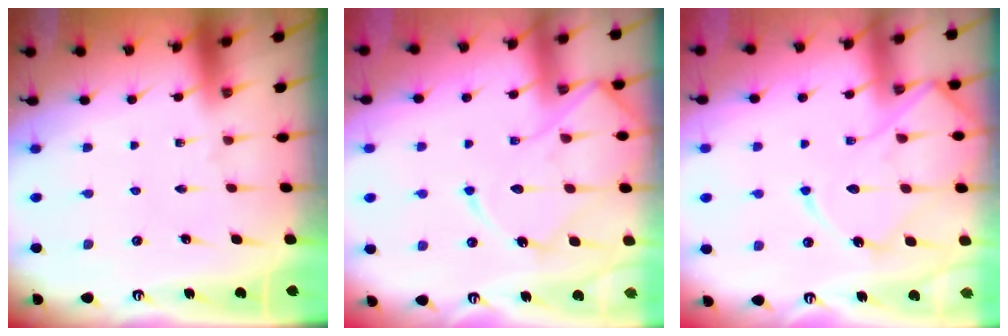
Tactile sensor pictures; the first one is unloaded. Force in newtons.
{"total": 13.7, "press": 13.6, "slide": 1.3}
{"total": 13.7, "press": 13.6, "slide": 1.3}